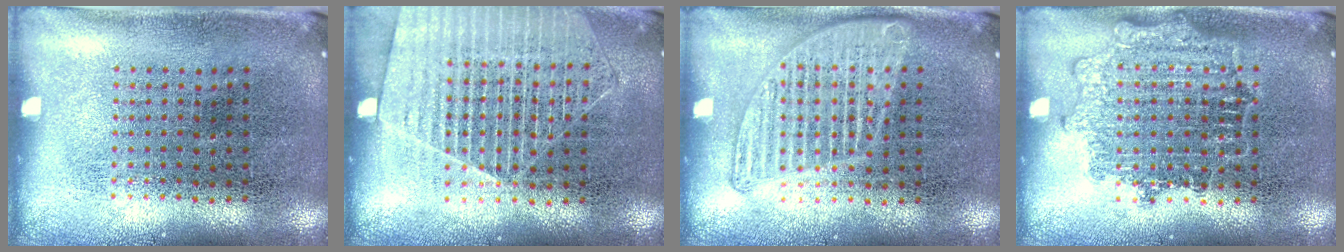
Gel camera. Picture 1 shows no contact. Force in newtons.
{"total": 1.6, "press": 1.4, "slide": 0.7}
{"total": 1.3, "press": 1.3, "slide": 0.2}
{"total": 1.2, "press": 1.2, "slide": 0.3}